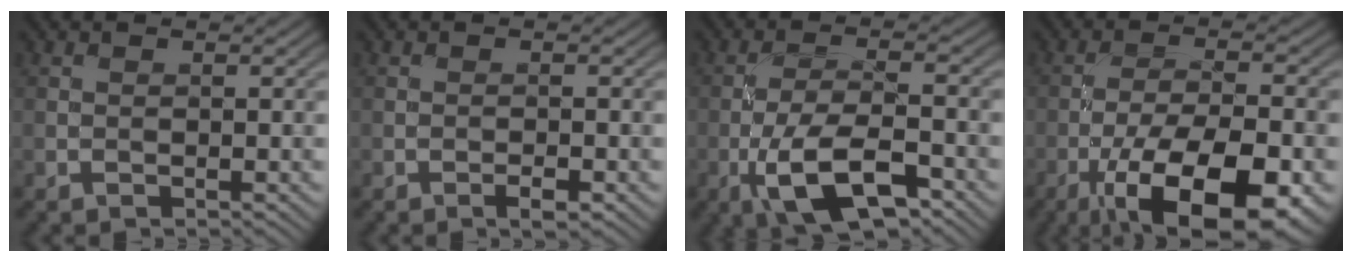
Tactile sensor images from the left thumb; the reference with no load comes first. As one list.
[{"total": 1.4, "force": [-0.8, 0.4, 1.1], "torque": [-0.020, 0.002, -0.015]}, {"total": 9.8, "force": [-4.8, 3.4, 7.8], "torque": [-0.147, 0.003, -0.096]}, {"total": 15.6, "force": [-8.0, 5.9, 12.0], "torque": [-0.202, -0.009, -0.131]}]